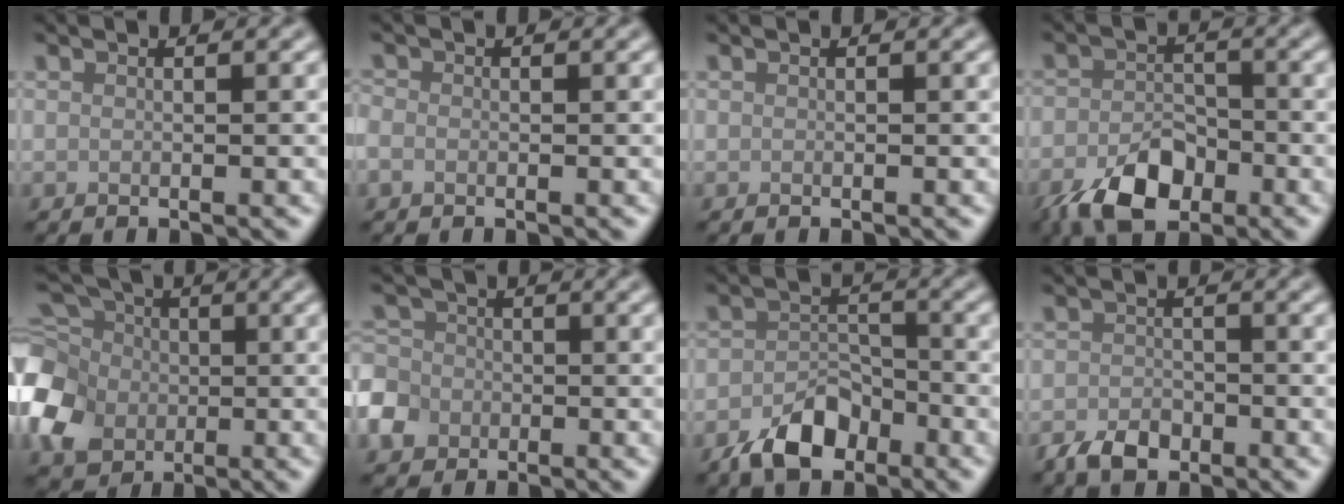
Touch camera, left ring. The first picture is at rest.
{"total": 1.0, "force": [-0.4, 0.8, 0.4], "torque": [-0.005, -0.002, -0.012]}
{"total": 0.0}
{"total": 5.8, "force": [-3.5, 3.3, 3.3], "torque": [-0.058, -0.004, -0.067]}
{"total": 8.7, "force": [-1.3, 6.9, 5.1], "torque": [-0.135, 0.003, -0.037]}
{"total": 4.8, "force": [-2.5, 3.8, 1.6], "torque": [-0.028, -0.004, -0.049]}
{"total": 4.6, "force": [-3.1, 2.6, 2.3], "torque": [-0.034, 0.000, -0.061]}
{"total": 2.8, "force": [-1.9, 1.7, 1.2], "torque": [-0.021, -0.002, -0.042]}